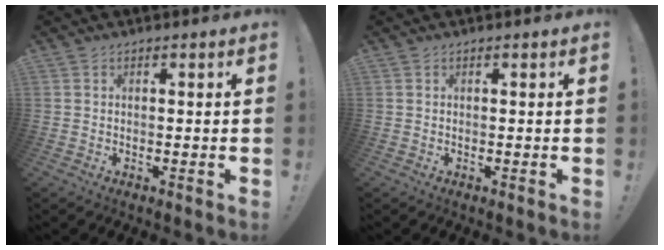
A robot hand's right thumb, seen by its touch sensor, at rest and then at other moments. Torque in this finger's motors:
{"motor_torque": [0.00, 0.00, -0.04, 0.04, 0.03]}